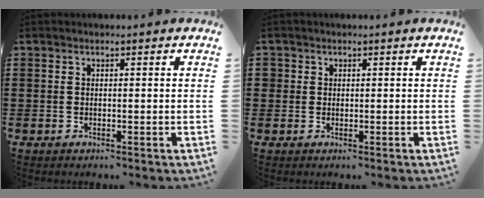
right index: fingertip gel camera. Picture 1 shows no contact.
{"total": 1.0, "force": [0.2, 1.0, 0.1], "torque": [-0.004, 0.005, 0.004]}